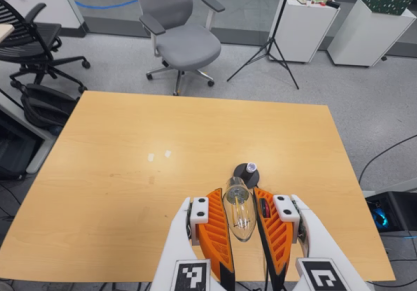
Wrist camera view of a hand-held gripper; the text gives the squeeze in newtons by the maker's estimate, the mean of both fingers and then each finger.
{"total": 13.0, "left": 14.0, "right": 11.9}